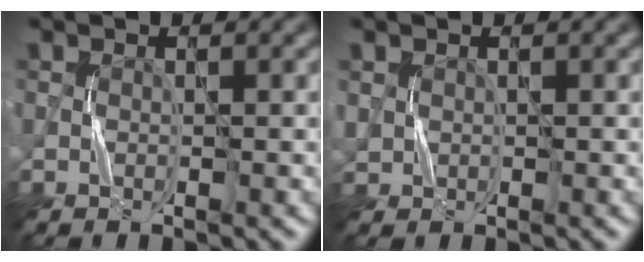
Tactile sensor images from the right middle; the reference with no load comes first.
{"total": 1.0, "force": [0.4, 0.9, 0.1], "torque": [-0.001, 0.002, 0.010]}